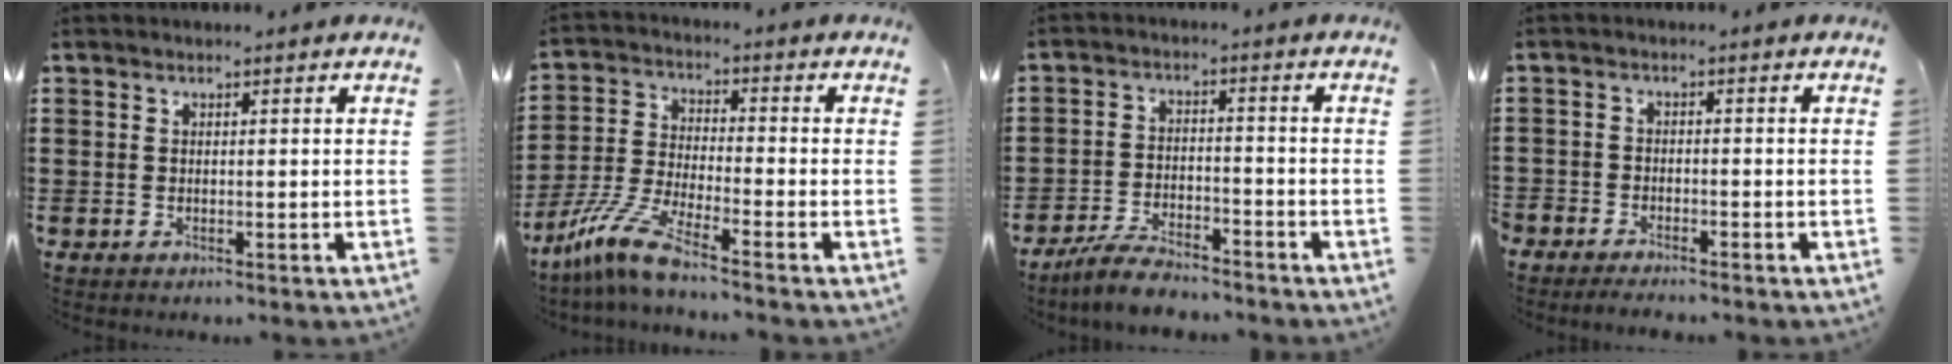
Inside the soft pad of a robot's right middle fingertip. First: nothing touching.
{"total": 8.1, "force": [-6.2, 0.6, 5.2], "torque": [-0.132, -0.018, -0.129]}
{"total": 5.3, "force": [-4.9, 0.8, 1.8], "torque": [-0.043, 0.002, -0.099]}
{"total": 2.4, "force": [-2.3, 0.4, -0.1], "torque": [-0.004, 0.002, -0.051]}